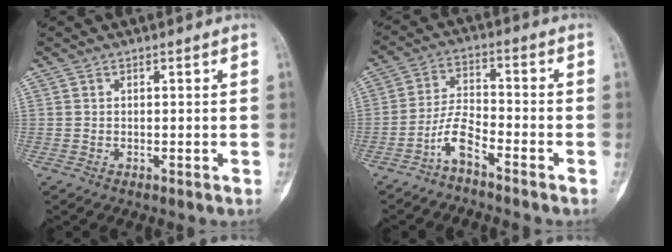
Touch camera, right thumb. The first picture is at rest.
{"total": 5.6, "force": [-4.1, 1.4, 3.6], "torque": [-0.073, 0.039, -0.085]}